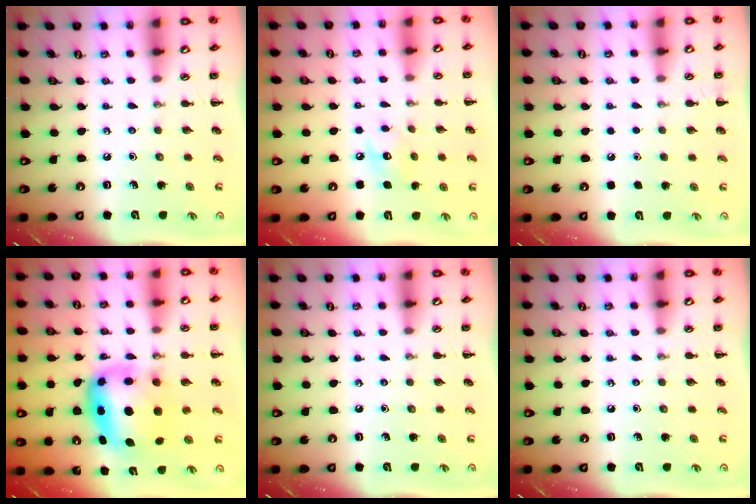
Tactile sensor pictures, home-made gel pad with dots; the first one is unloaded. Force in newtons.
{"total": 7.8, "press": 7.7, "slide": 1.2}
{"total": 1.8, "press": 1.8, "slide": 0.1}
{"total": 8.4, "press": 8.1, "slide": 2.2}
{"total": 0.0}
{"total": 0.0}